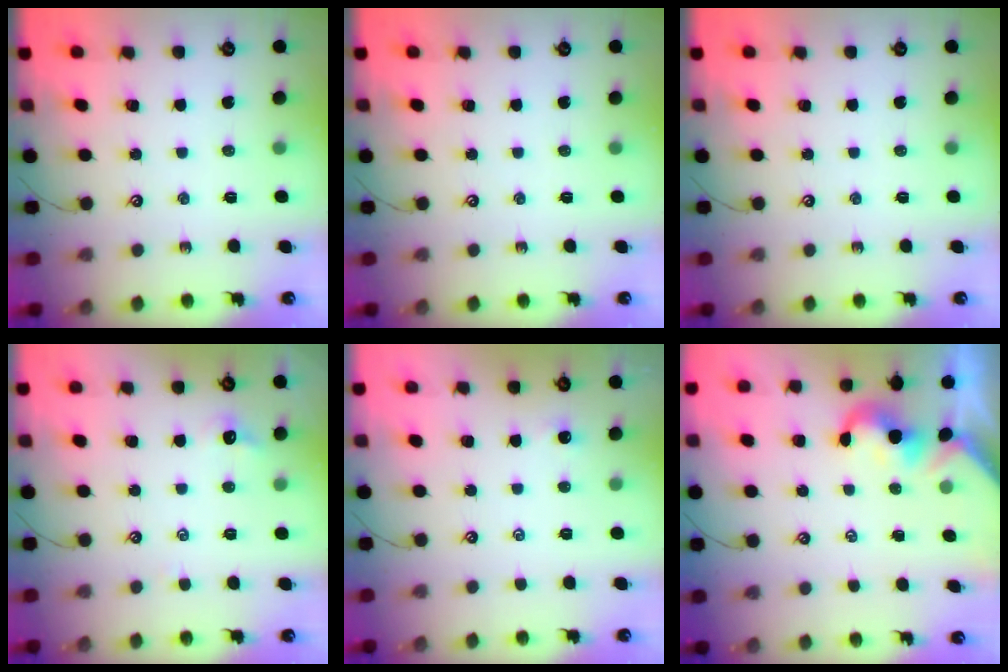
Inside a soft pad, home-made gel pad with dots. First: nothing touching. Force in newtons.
{"total": 0.0}
{"total": 0.0}
{"total": 0.0}
{"total": 1.5, "press": 1.4, "slide": 0.4}
{"total": 0.6, "press": 0.5, "slide": 0.3}